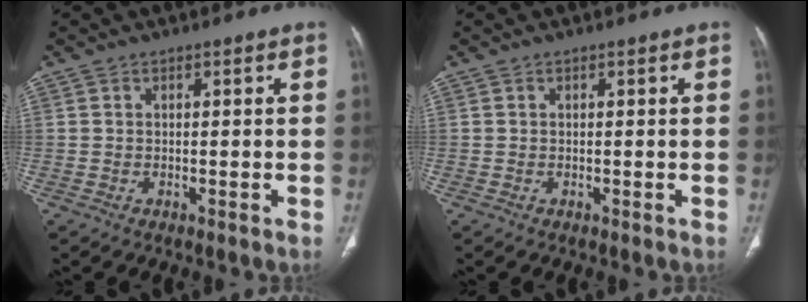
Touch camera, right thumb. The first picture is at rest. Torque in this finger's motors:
{"motor_torque": [-0.01, 0.00, -0.09, -0.07, 0.03]}